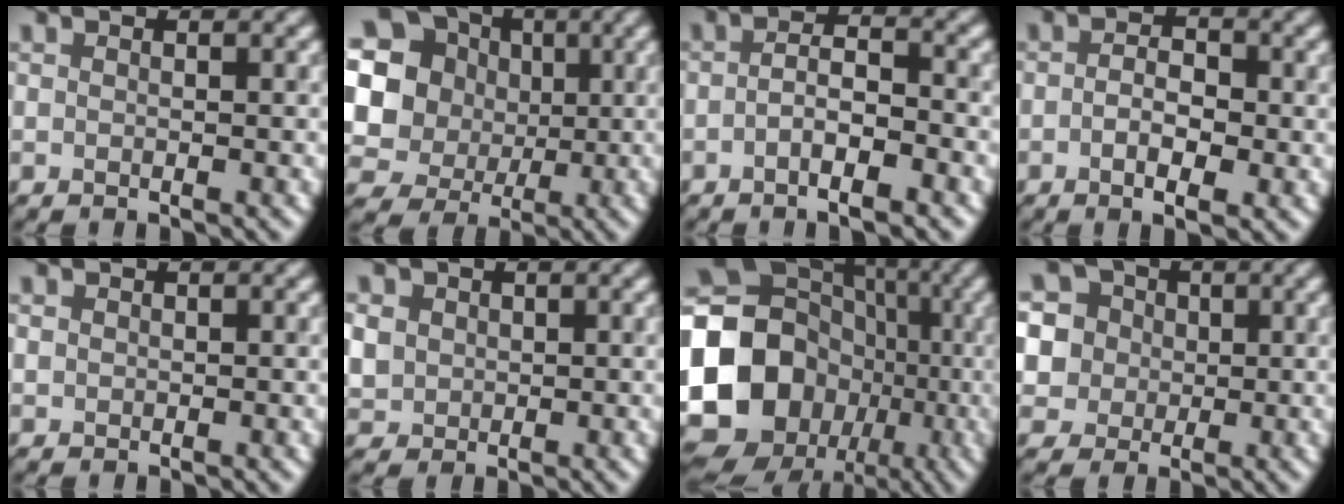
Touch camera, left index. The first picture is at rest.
{"total": 20.2, "force": [4.2, 18.4, 6.9], "torque": [-0.199, 0.011, 0.050]}
{"total": 3.4, "force": [-1.6, 0.8, 2.9], "torque": [-0.054, 0.004, -0.032]}
{"total": 3.5, "force": [-0.8, 1.6, 3.0], "torque": [-0.049, -0.001, -0.017]}
{"total": 0.7, "force": [0.1, 0.6, 0.1], "torque": [0.002, 0.000, -0.001]}
{"total": 4.3, "force": [0.9, 3.9, 1.8], "torque": [-0.065, 0.016, 0.013]}
{"total": 19.2, "force": [-2.9, 16.7, 9.1], "torque": [-0.201, 0.001, -0.083]}
{"total": 9.1, "force": [3.0, 7.8, 3.4], "torque": [-0.082, 0.035, 0.033]}